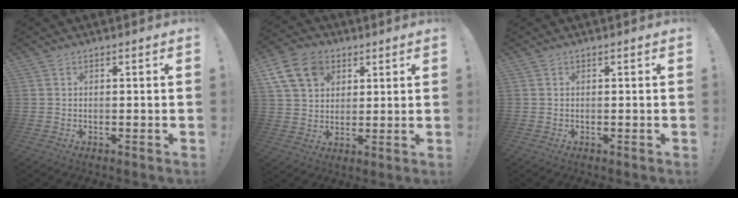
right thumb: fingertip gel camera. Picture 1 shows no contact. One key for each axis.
{"total": 13.4, "fx": 6.0, "fy": 10.1, "fz": 6.5, "tx": -0.102, "ty": -0.021, "tz": 0.121}
{"total": 0.0}